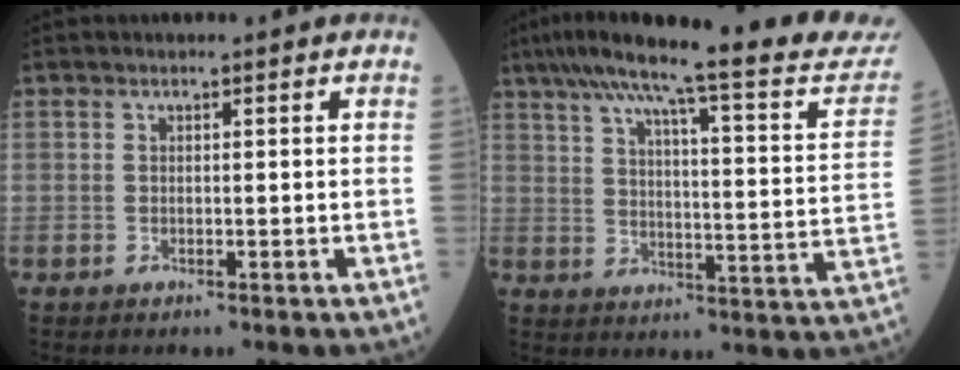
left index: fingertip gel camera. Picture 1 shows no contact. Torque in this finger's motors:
{"motor_torque": [0.82, -1.32, 0.65, 0.21]}